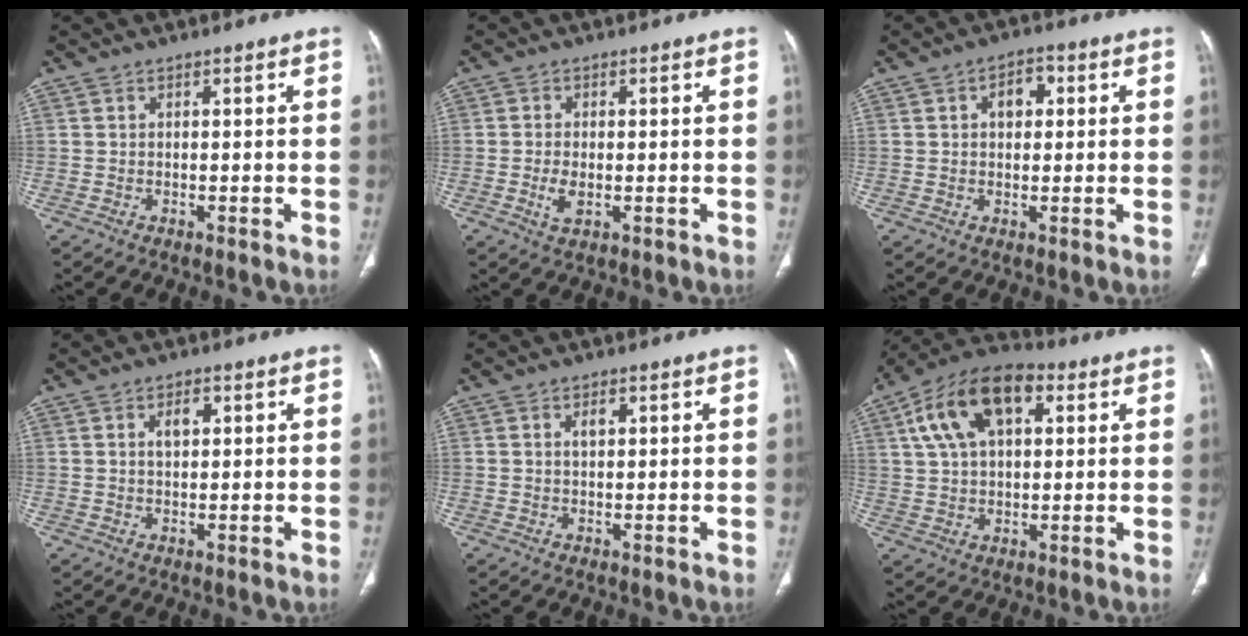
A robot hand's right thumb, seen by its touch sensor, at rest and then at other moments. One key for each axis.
{"total": 3.3, "fx": -0.6, "fy": 1.8, "fz": 2.7, "tx": -0.056, "ty": -0.003, "tz": -0.009}
{"total": 4.8, "fx": 1.3, "fy": 3.1, "fz": 3.4, "tx": -0.038, "ty": 0.007, "tz": 0.017}
{"total": 3.0, "fx": 1.1, "fy": 1.6, "fz": 2.3, "tx": -0.033, "ty": -0.001, "tz": 0.019}
{"total": 2.0, "fx": 0.8, "fy": 1.0, "fz": 1.6, "tx": -0.025, "ty": -0.001, "tz": 0.015}
{"total": 15.8, "fx": 5.6, "fy": 8.9, "fz": 11.9, "tx": -0.199, "ty": 0.017, "tz": 0.093}